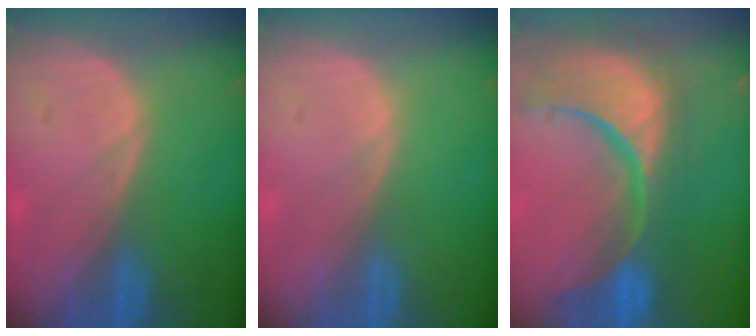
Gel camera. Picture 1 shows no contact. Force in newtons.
{"total": 0.0}
{"total": 15.5, "press": 12.2, "slide": 9.5}